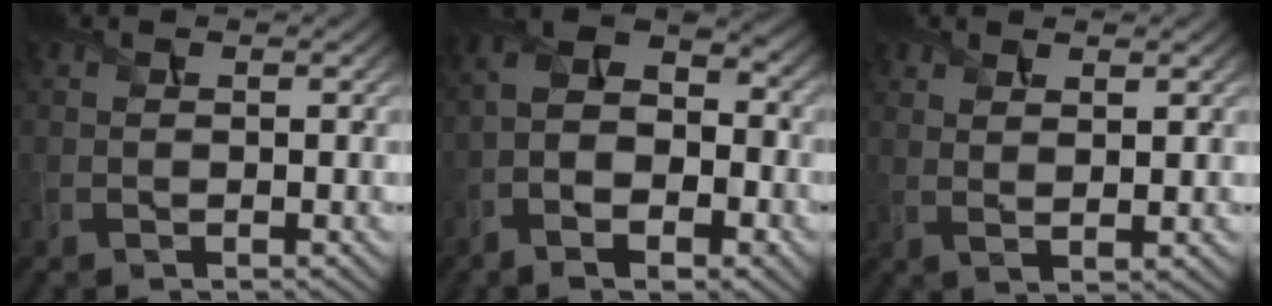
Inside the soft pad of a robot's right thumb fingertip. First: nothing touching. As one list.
[{"total": 9.9, "force": [-4.4, 5.7, 6.9], "torque": [-0.136, -0.020, -0.083]}, {"total": 2.3, "force": [1.4, 0.5, 1.7], "torque": [-0.035, -0.006, 0.031]}]